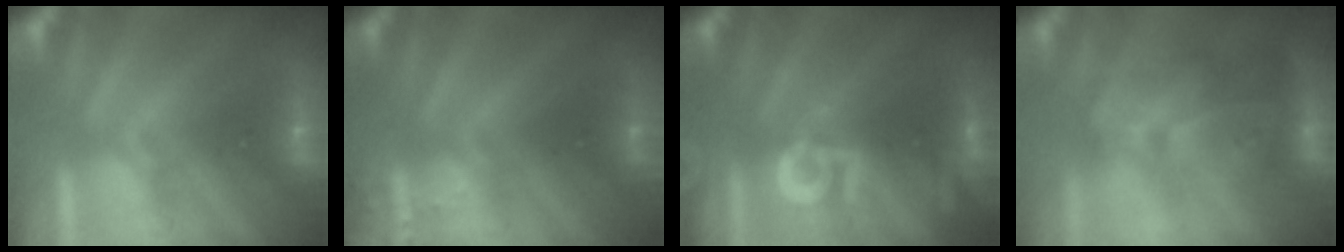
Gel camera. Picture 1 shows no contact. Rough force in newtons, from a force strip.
{"total": 3.2}
{"total": 2.6}
{"total": 4.7}